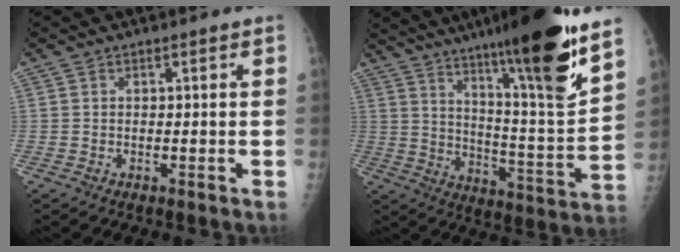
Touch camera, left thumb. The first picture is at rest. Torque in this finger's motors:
{"motor_torque": [2.54, 1.07, 1.57, -1.20, 0.32]}